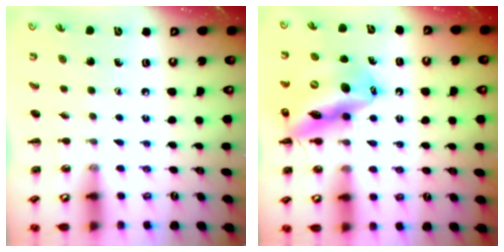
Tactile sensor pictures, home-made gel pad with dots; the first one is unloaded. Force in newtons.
{"total": 19.5, "press": 18.8, "slide": 4.9}